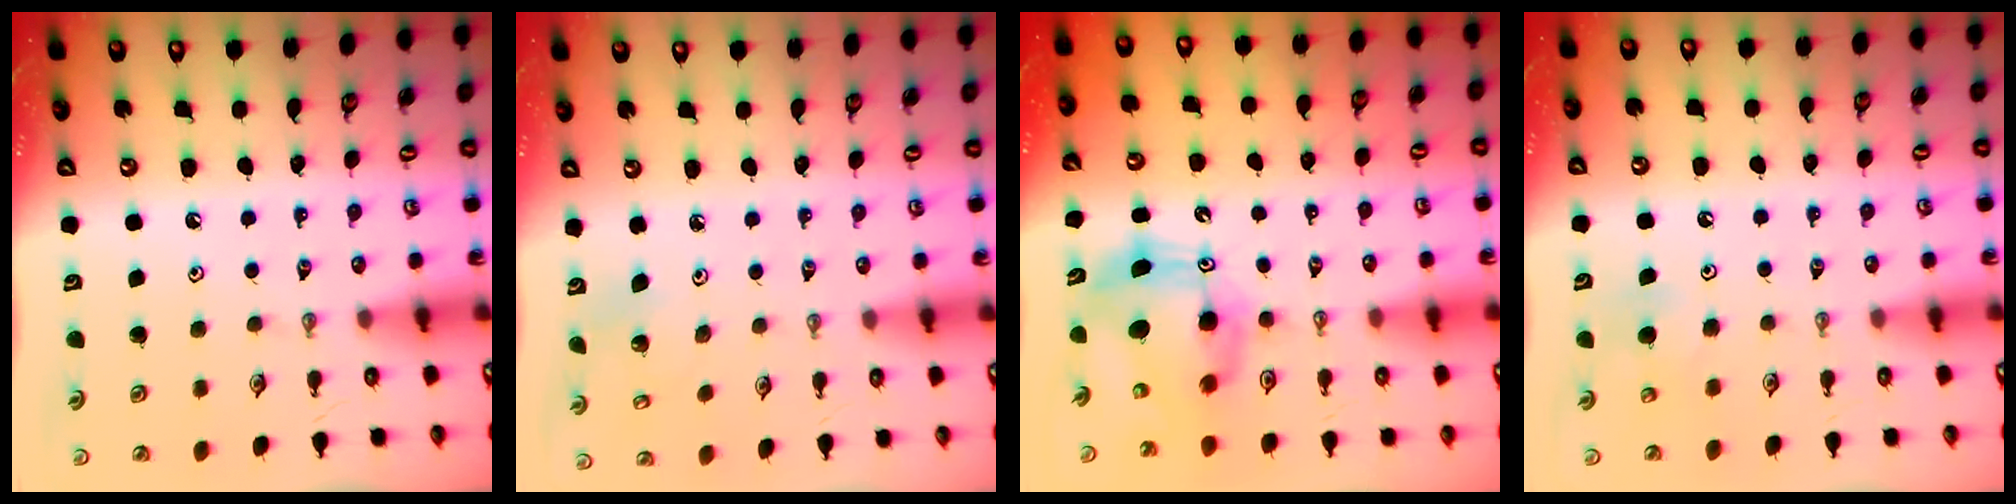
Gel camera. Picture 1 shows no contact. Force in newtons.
{"total": 4.1, "press": 4.1, "slide": 0.4}
{"total": 10.4, "press": 10.4, "slide": 0.7}
{"total": 5.3, "press": 5.3, "slide": 0.5}